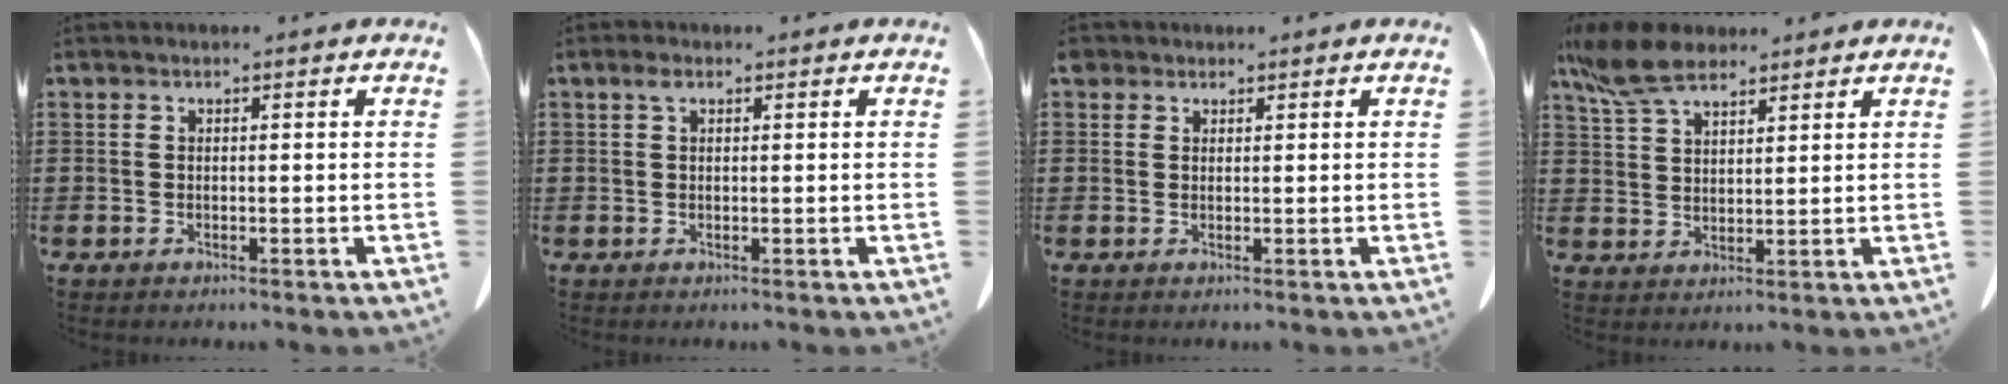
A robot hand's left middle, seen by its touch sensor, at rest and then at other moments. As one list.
[{"total": 1.4, "force": [0.6, 0.7, 1.1], "torque": [-0.026, 0.004, 0.010]}, {"total": 1.3, "force": [1.0, 0.8, 0.1], "torque": [-0.007, 0.002, 0.021]}, {"total": 7.6, "force": [5.9, 3.1, 3.8], "torque": [-0.095, -0.005, 0.112]}]